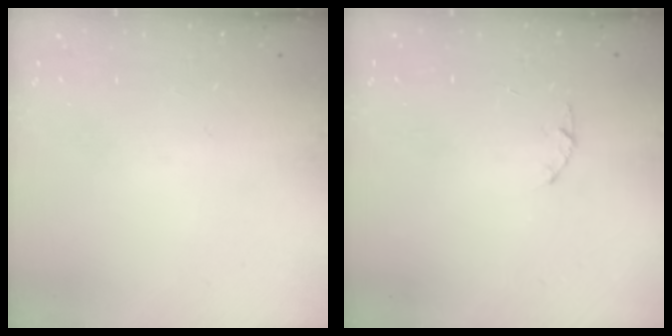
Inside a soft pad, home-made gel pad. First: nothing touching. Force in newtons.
{"total": 1.0, "press": 0.9, "slide": 0.3}